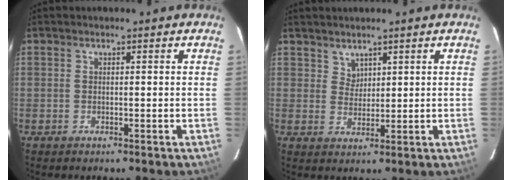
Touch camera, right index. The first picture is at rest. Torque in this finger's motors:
{"motor_torque": [-0.22, 0.08, -0.05, -0.01]}